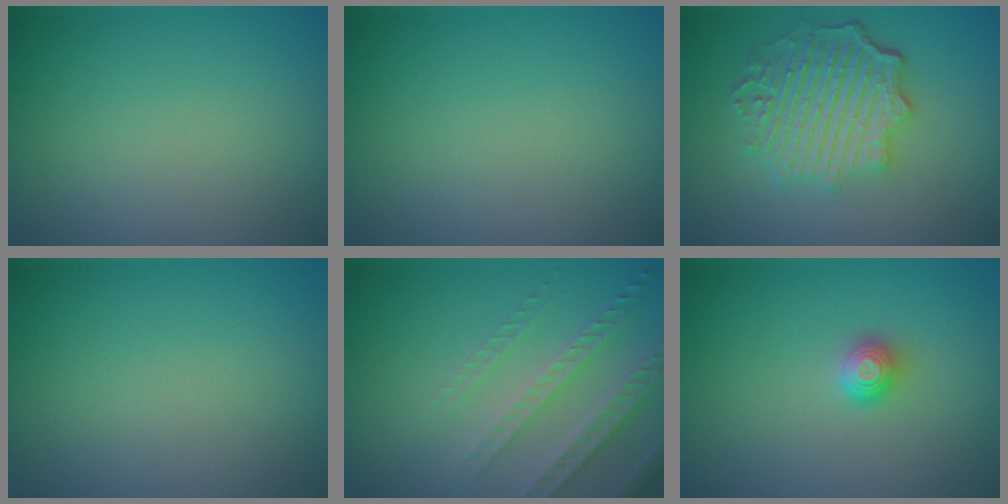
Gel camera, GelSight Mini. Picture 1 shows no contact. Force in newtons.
{"total": 0.0}
{"total": 6.0, "press": 4.7, "slide": 3.8}
{"total": 0.0}
{"total": 5.0, "press": 3.2, "slide": 3.9}
{"total": 1.2, "press": 1.2, "slide": 0.2}